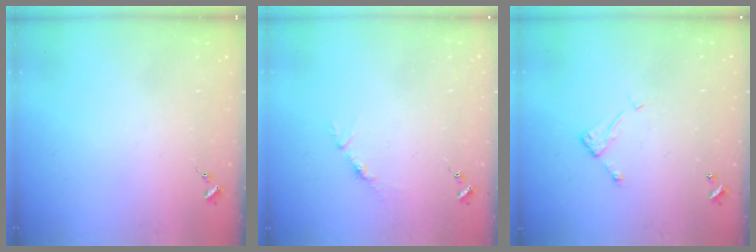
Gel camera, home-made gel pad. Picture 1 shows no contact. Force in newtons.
{"total": 4.0, "press": 3.9, "slide": 0.5}
{"total": 5.0, "press": 5.0, "slide": 0.2}